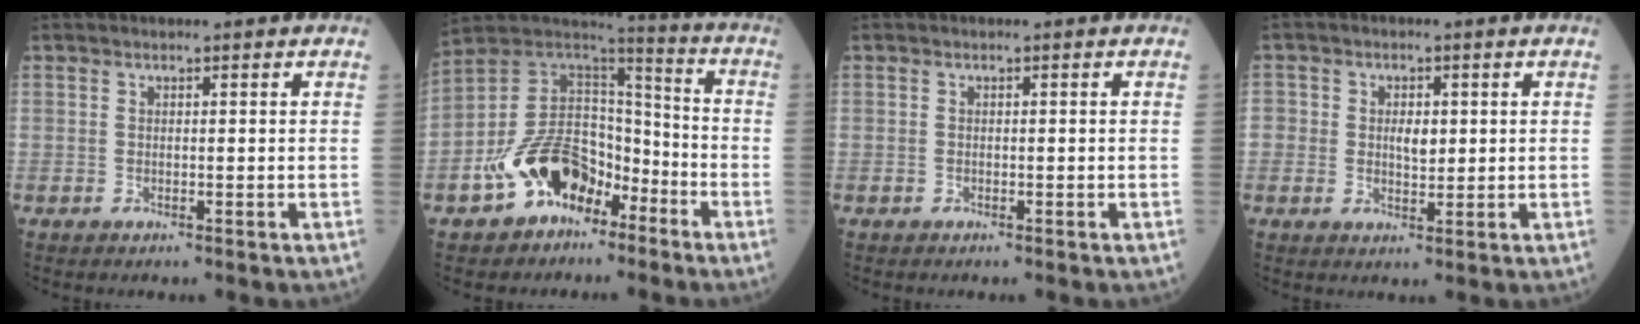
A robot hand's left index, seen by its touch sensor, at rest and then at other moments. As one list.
[{"total": 13.6, "force": [-7.4, 8.3, 7.8], "torque": [-0.167, 0.030, -0.133]}, {"total": 0.0}, {"total": 4.5, "force": [0.2, 3.3, 3.1], "torque": [-0.051, 0.007, 0.009]}]